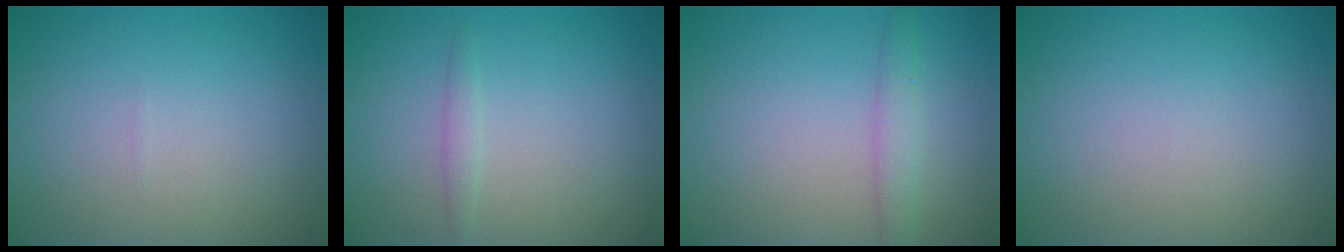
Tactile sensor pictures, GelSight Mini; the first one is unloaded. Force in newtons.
{"total": 1.0, "press": 1.0, "slide": 0.0}
{"total": 2.0, "press": 2.0, "slide": 0.1}
{"total": 0.0}